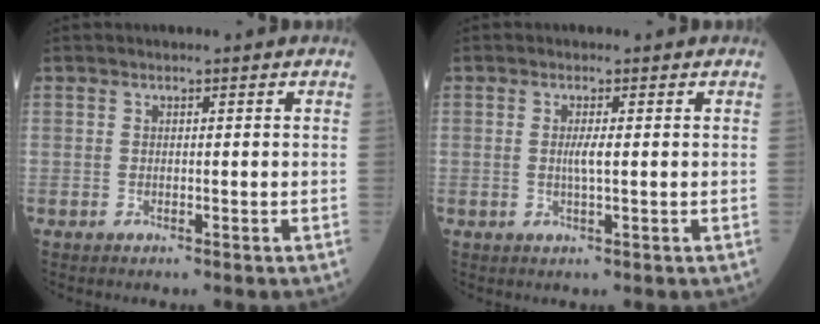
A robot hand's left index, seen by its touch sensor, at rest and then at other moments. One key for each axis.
{"total": 1.7, "fx": -0.3, "fy": 0.0, "fz": 1.6, "tx": -0.035, "ty": -0.004, "tz": -0.006}